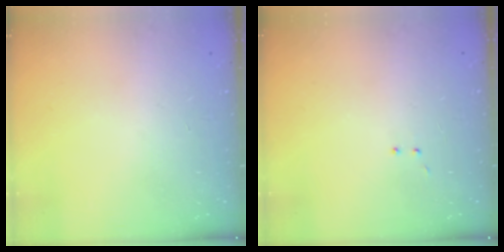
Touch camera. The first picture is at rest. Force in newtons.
{"total": 3.0, "press": 2.9, "slide": 0.7}